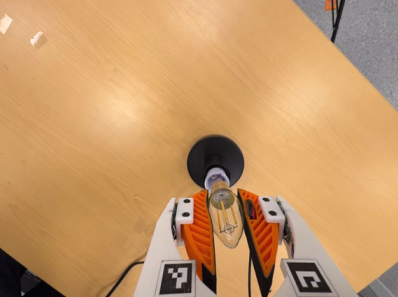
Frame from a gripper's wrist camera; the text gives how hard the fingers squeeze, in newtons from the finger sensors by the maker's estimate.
{"total": 20.5, "left": 22.2, "right": 18.9}